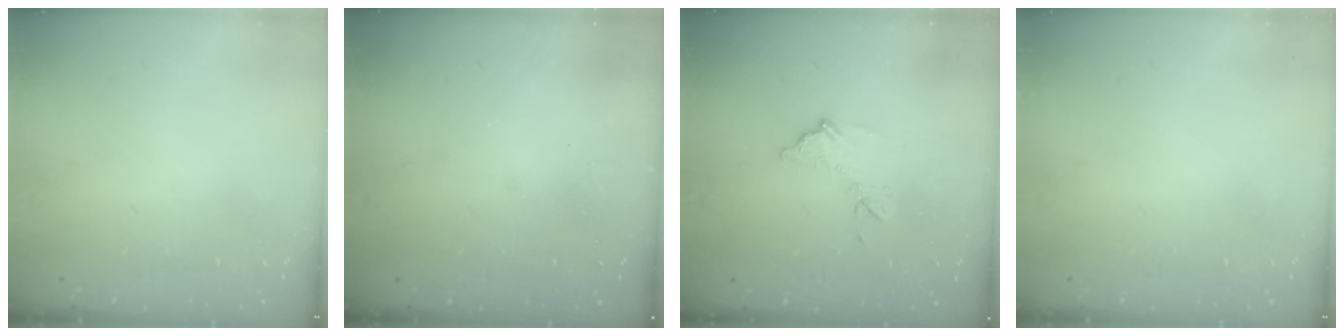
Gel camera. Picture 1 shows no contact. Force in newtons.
{"total": 3.1, "press": 3.0, "slide": 0.8}
{"total": 8.8, "press": 8.7, "slide": 0.4}
{"total": 0.0}